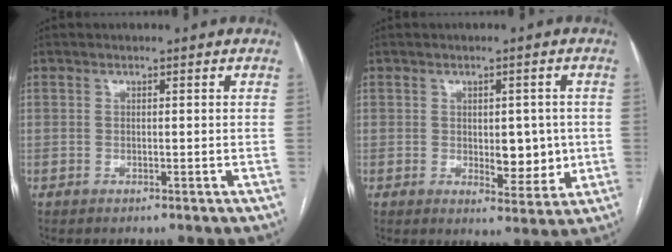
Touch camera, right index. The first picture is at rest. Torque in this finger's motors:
{"motor_torque": [-0.06, 0.16, 0.14, 0.01]}